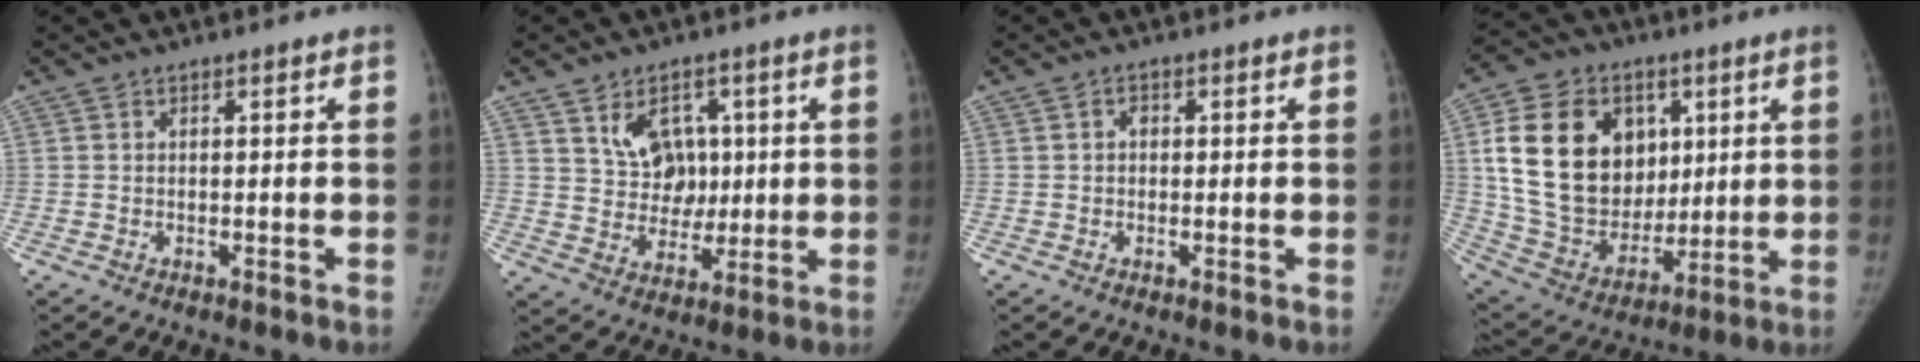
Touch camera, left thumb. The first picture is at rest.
{"total": 9.5, "force": [3.5, 7.4, 4.9], "torque": [-0.039, -0.020, 0.067]}
{"total": 1.4, "force": [0.2, 1.2, 0.7], "torque": [-0.003, 0.004, -0.001]}
{"total": 23.8, "force": [6.4, 18.0, 14.1], "torque": [-0.240, -0.006, 0.128]}